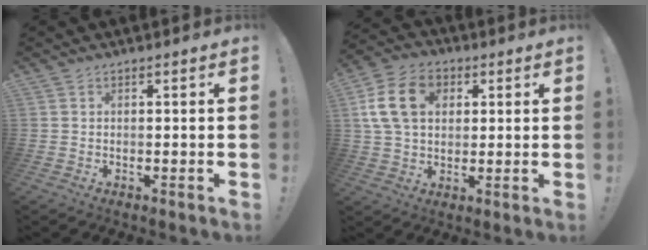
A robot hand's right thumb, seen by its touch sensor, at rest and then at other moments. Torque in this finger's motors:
{"motor_torque": [0.21, 0.30, 0.87, 0.35, 0.36]}